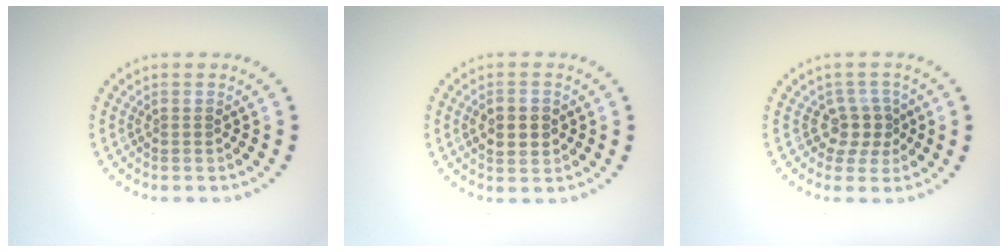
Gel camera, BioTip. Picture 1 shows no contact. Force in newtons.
{"total": 2.8, "press": 2.8, "slide": 0.2}
{"total": 2.5, "press": 1.8, "slide": 1.8}